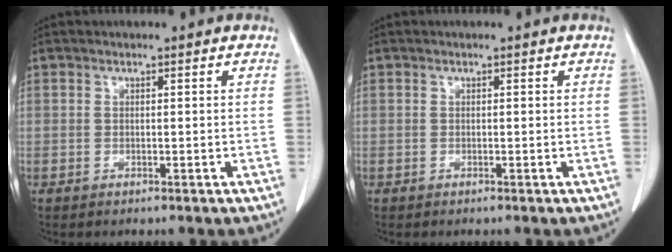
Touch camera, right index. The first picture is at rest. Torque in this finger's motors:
{"motor_torque": [0.06, -0.03, 0.03, 0.01]}